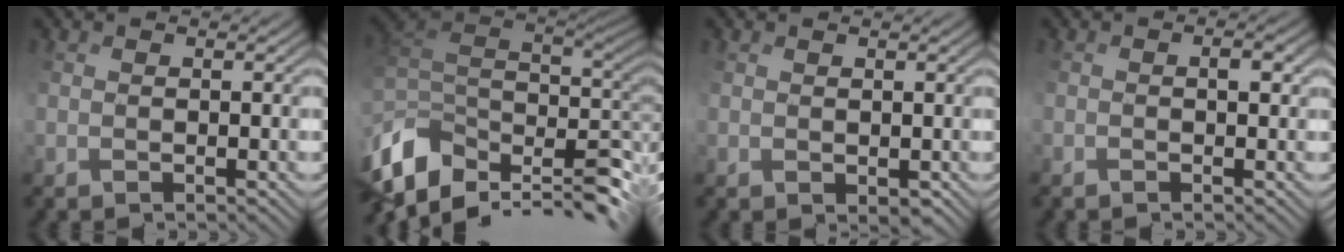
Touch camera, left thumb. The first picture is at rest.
{"total": 12.0, "force": [-1.3, 8.1, 8.7], "torque": [-0.215, -0.015, 0.007]}
{"total": 2.4, "force": [-0.2, 1.8, 1.6], "torque": [-0.039, -0.008, 0.006]}
{"total": 2.0, "force": [0.2, 0.7, 1.8], "torque": [-0.030, 0.007, -0.002]}